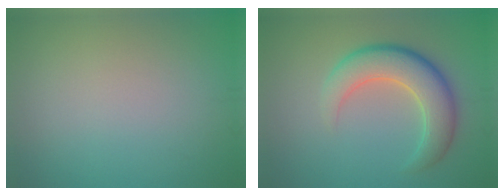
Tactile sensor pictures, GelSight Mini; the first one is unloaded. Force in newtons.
{"total": 6.0, "press": 5.9, "slide": 0.3}